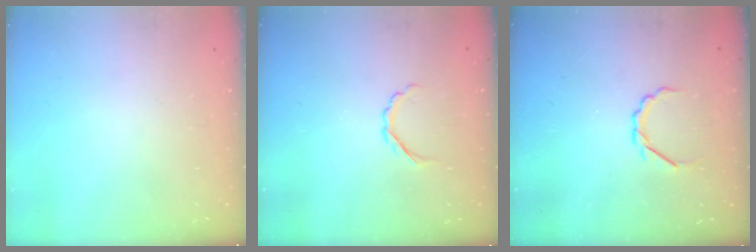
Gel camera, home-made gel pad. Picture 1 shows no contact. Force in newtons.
{"total": 2.7, "press": 2.6, "slide": 0.7}
{"total": 3.6, "press": 3.5, "slide": 1.0}